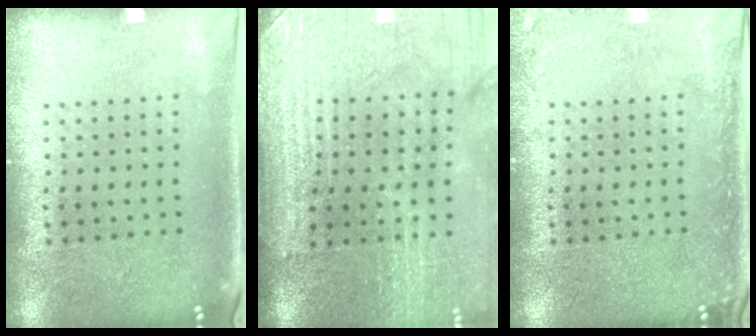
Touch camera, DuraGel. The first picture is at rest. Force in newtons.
{"total": 4.0, "press": 3.4, "slide": 2.0}
{"total": 1.6, "press": 1.6, "slide": 0.3}